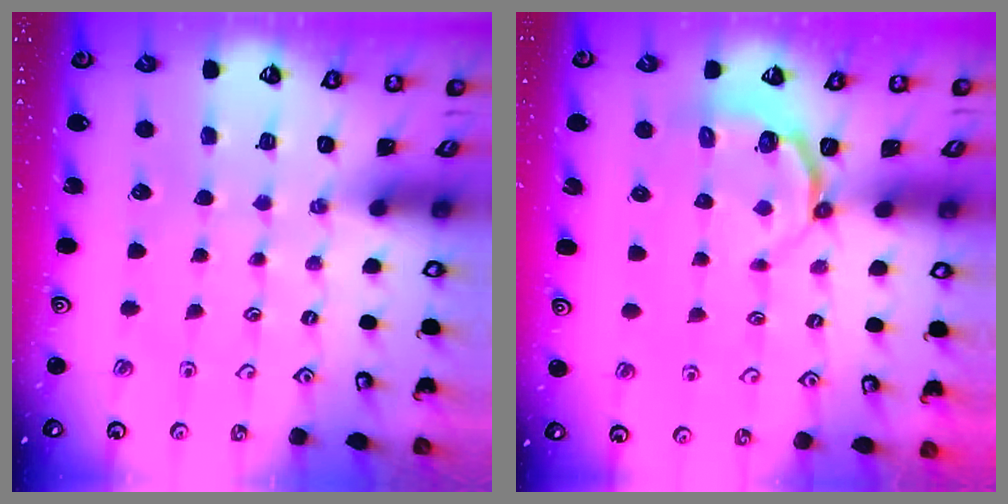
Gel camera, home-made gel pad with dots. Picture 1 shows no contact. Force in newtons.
{"total": 3.8, "press": 2.9, "slide": 2.4}